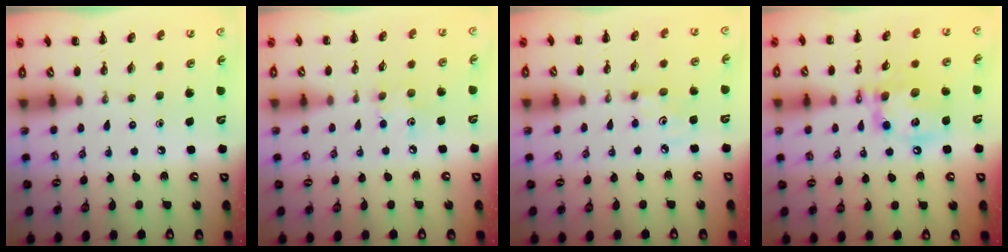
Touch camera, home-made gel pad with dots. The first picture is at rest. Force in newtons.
{"total": 4.6, "press": 4.6, "slide": 0.9}
{"total": 3.3, "press": 3.2, "slide": 0.9}
{"total": 14.1, "press": 13.9, "slide": 2.1}